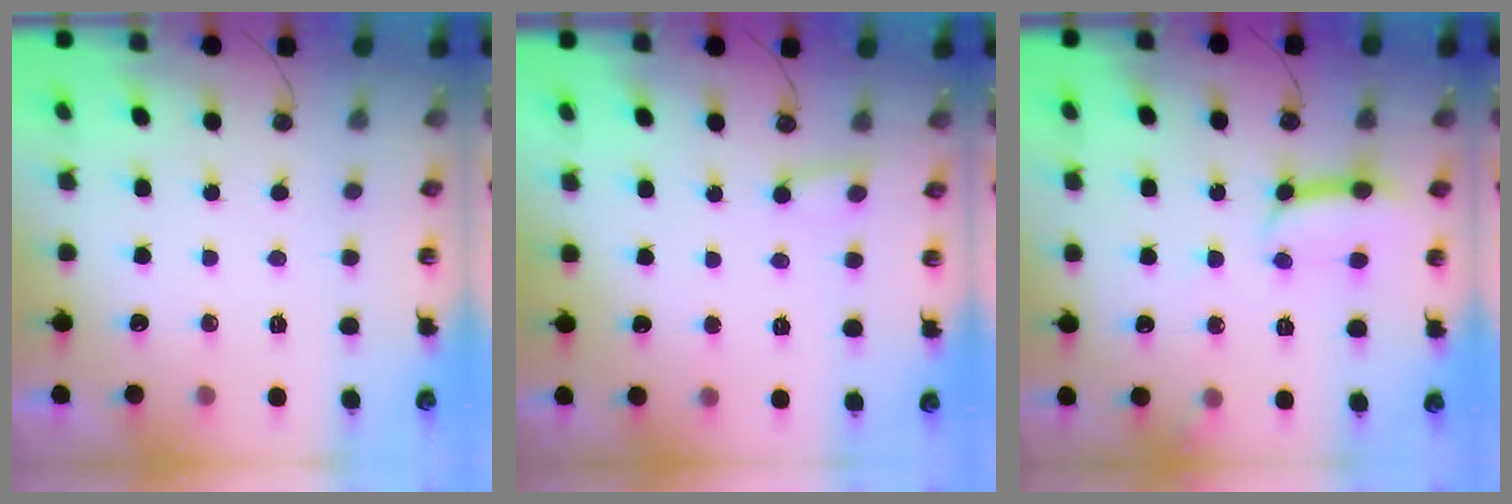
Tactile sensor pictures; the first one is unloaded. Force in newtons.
{"total": 3.9, "press": 3.9, "slide": 0.4}
{"total": 9.8, "press": 9.8, "slide": 1.0}